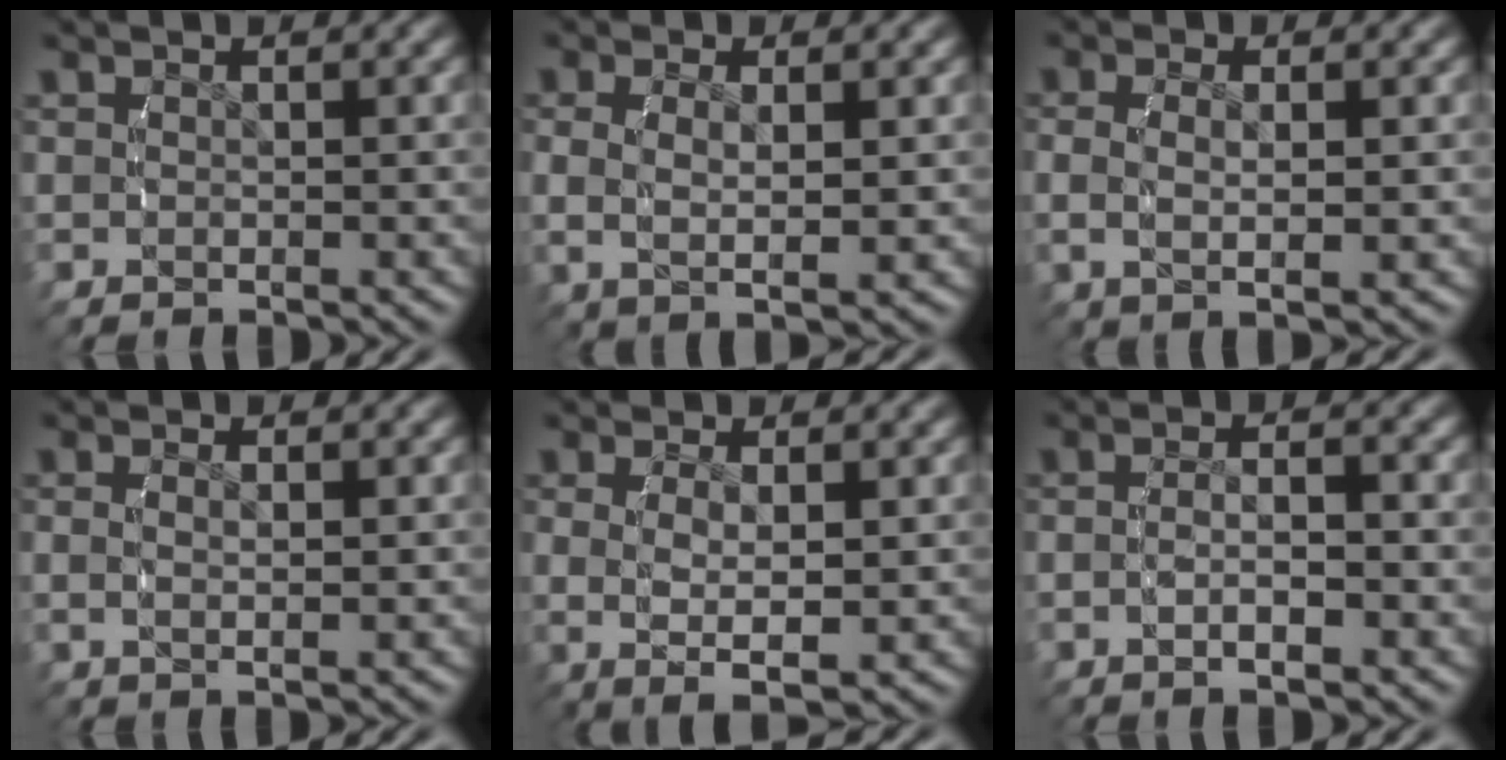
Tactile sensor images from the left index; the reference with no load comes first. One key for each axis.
{"total": 3.9, "fx": 0.6, "fy": 1.6, "fz": 3.5, "tx": -0.072, "ty": 0.000, "tz": 0.017}
{"total": 3.4, "fx": 0.4, "fy": 1.1, "fz": 3.2, "tx": -0.065, "ty": -0.001, "tz": 0.012}
{"total": 1.6, "fx": 0.2, "fy": 0.1, "fz": 1.6, "tx": -0.035, "ty": -0.003, "tz": 0.008}
{"total": 4.7, "fx": -0.1, "fy": 1.8, "fz": 4.4, "tx": -0.086, "ty": -0.011, "tz": 0.010}
{"total": 3.0, "fx": -0.9, "fy": 0.4, "fz": 2.8, "tx": -0.054, "ty": 0.006, "tz": -0.015}